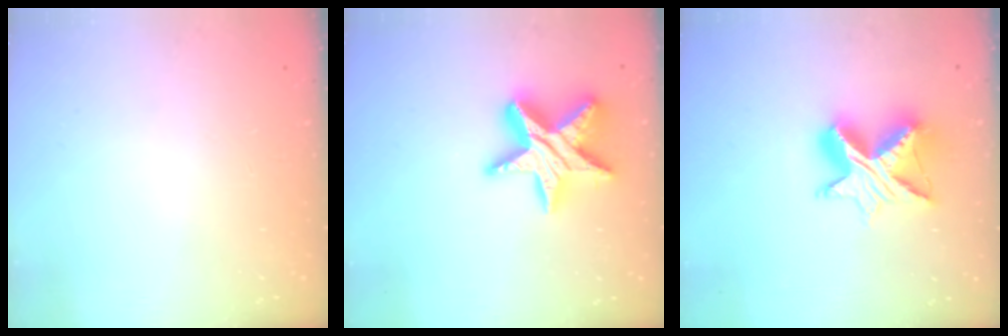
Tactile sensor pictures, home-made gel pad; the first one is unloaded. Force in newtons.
{"total": 16.4, "press": 16.4, "slide": 1.1}
{"total": 11.8, "press": 11.8, "slide": 0.9}